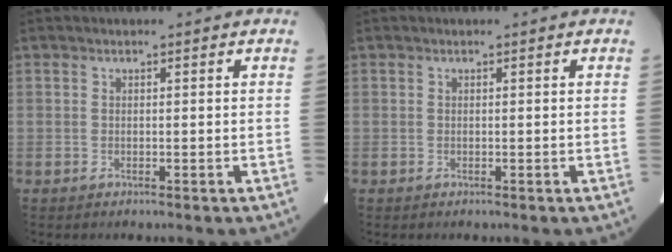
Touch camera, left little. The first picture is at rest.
{"total": 0.0}